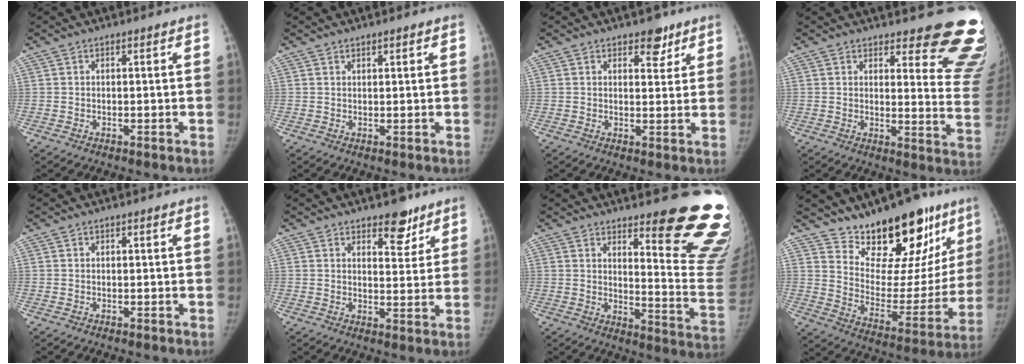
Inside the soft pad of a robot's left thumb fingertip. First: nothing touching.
{"total": 1.0, "force": [0.8, 0.4, 0.4], "torque": [0.000, -0.004, 0.012]}
{"total": 4.3, "force": [2.9, 2.4, 2.0], "torque": [0.000, -0.016, 0.039]}
{"total": 15.6, "force": [12.9, 4.3, 7.5], "torque": [-0.036, -0.127, 0.127]}
{"total": 0.0}
{"total": 6.5, "force": [4.6, 3.2, 3.3], "torque": [-0.011, -0.029, 0.065]}
{"total": 20.2, "force": [14.3, 4.0, 13.7], "torque": [-0.141, -0.134, 0.180]}
{"total": 23.5, "force": [17.0, 10.2, 12.6], "torque": [-0.133, -0.105, 0.258]}